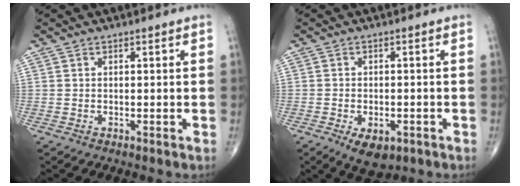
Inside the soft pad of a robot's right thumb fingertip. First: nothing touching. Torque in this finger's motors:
{"motor_torque": [-0.03, 0.24, 0.22, 0.05, 0.16]}